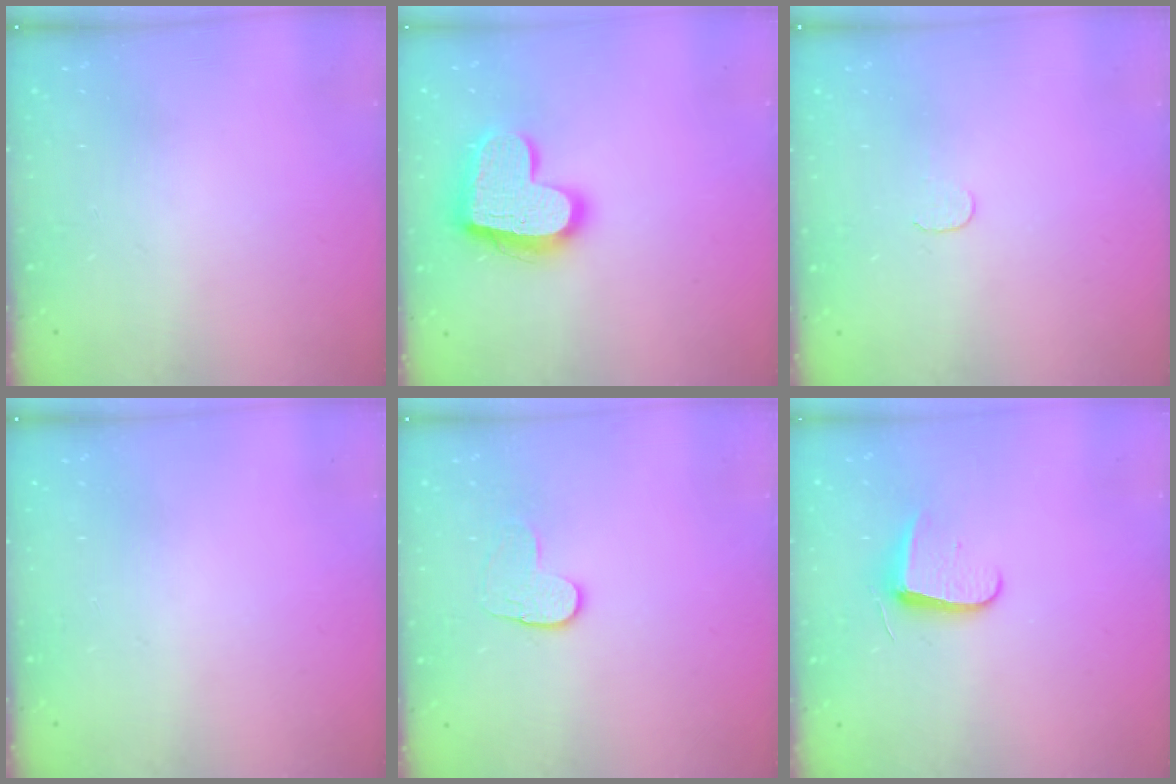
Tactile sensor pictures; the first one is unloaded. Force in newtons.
{"total": 18.0, "press": 17.9, "slide": 1.6}
{"total": 3.7, "press": 3.7, "slide": 0.4}
{"total": 0.0}
{"total": 4.9, "press": 4.8, "slide": 0.5}
{"total": 7.8, "press": 7.7, "slide": 0.4}